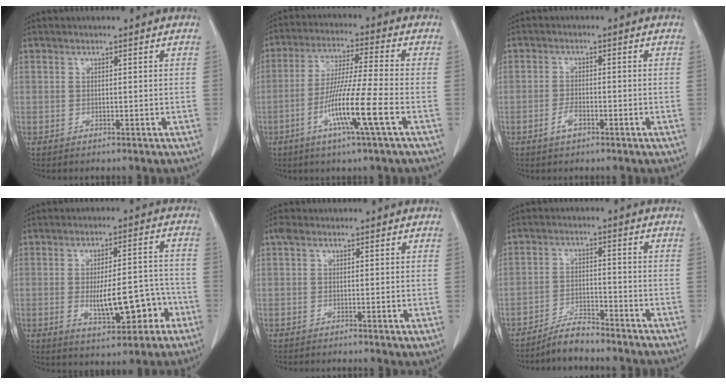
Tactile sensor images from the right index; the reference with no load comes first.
{"total": 11.4, "force": [-4.3, -1.1, 10.5], "torque": [-0.202, -0.016, -0.084]}
{"total": 2.4, "force": [-1.4, 0.9, 1.8], "torque": [-0.033, 0.003, -0.026]}
{"total": 10.3, "force": [-3.1, 3.4, 9.2], "torque": [-0.141, 0.015, -0.038]}
{"total": 1.4, "force": [-0.3, 0.3, 1.4], "torque": [-0.019, -0.004, -0.005]}
{"total": 3.9, "force": [-3.8, 0.5, 0.7], "torque": [-0.011, -0.009, -0.071]}